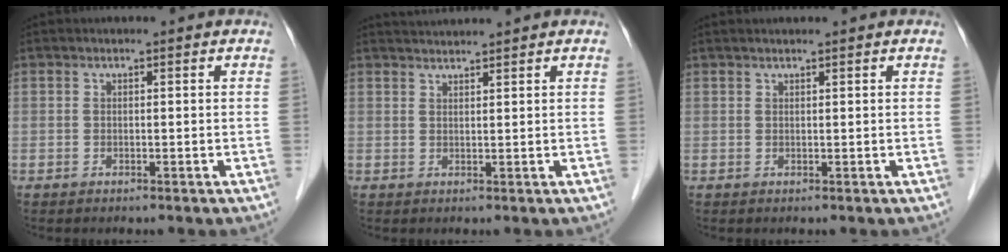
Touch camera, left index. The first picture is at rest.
{"total": 1.3, "force": [0.8, -1.1, -0.1], "torque": [0.006, 0.013, 0.023]}
{"total": 0.8, "force": [-0.5, -0.5, 0.3], "torque": [0.000, 0.012, -0.006]}